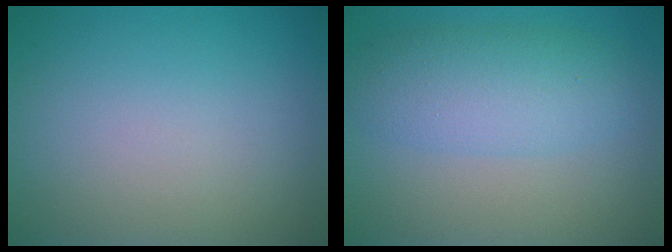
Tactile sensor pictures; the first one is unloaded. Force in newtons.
{"total": 4.8, "press": 4.8, "slide": 0.0}